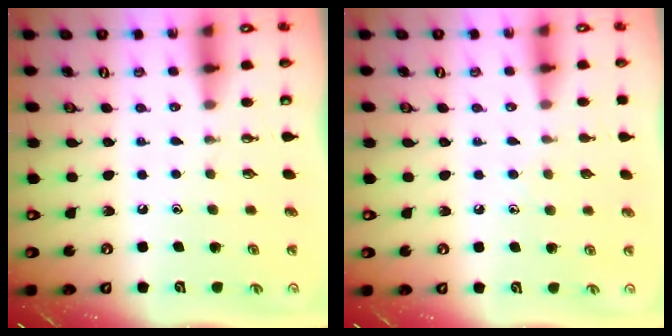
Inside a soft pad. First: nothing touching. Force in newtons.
{"total": 5.2, "press": 5.2, "slide": 0.6}